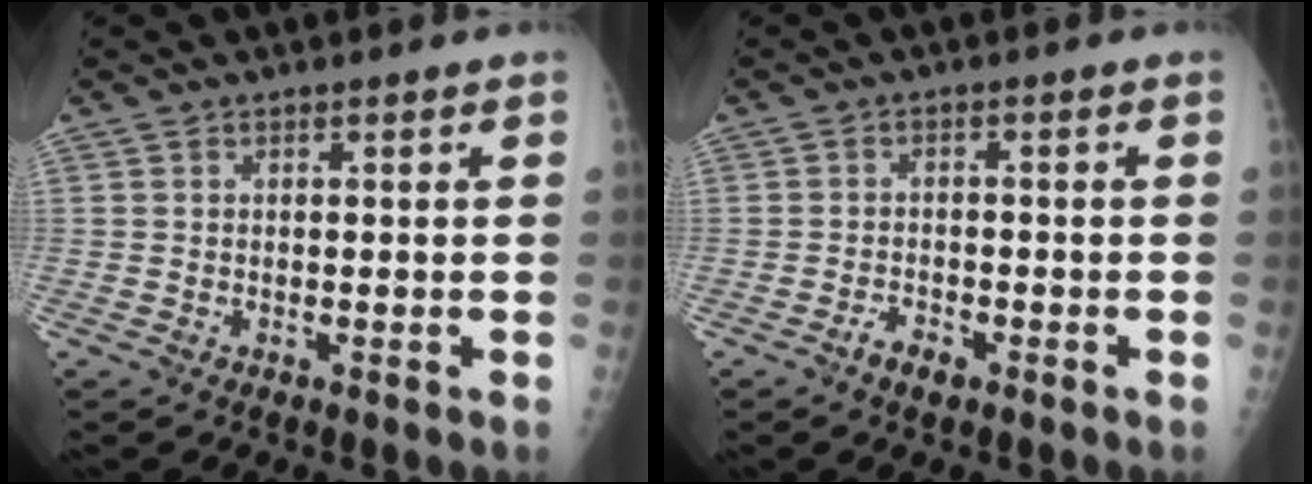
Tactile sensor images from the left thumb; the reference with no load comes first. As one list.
[{"total": 2.9, "force": [-1.9, 1.4, 1.6], "torque": [-0.027, 0.010, -0.032]}]